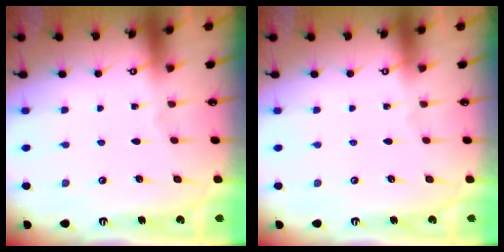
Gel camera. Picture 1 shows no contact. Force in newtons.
{"total": 0.0}